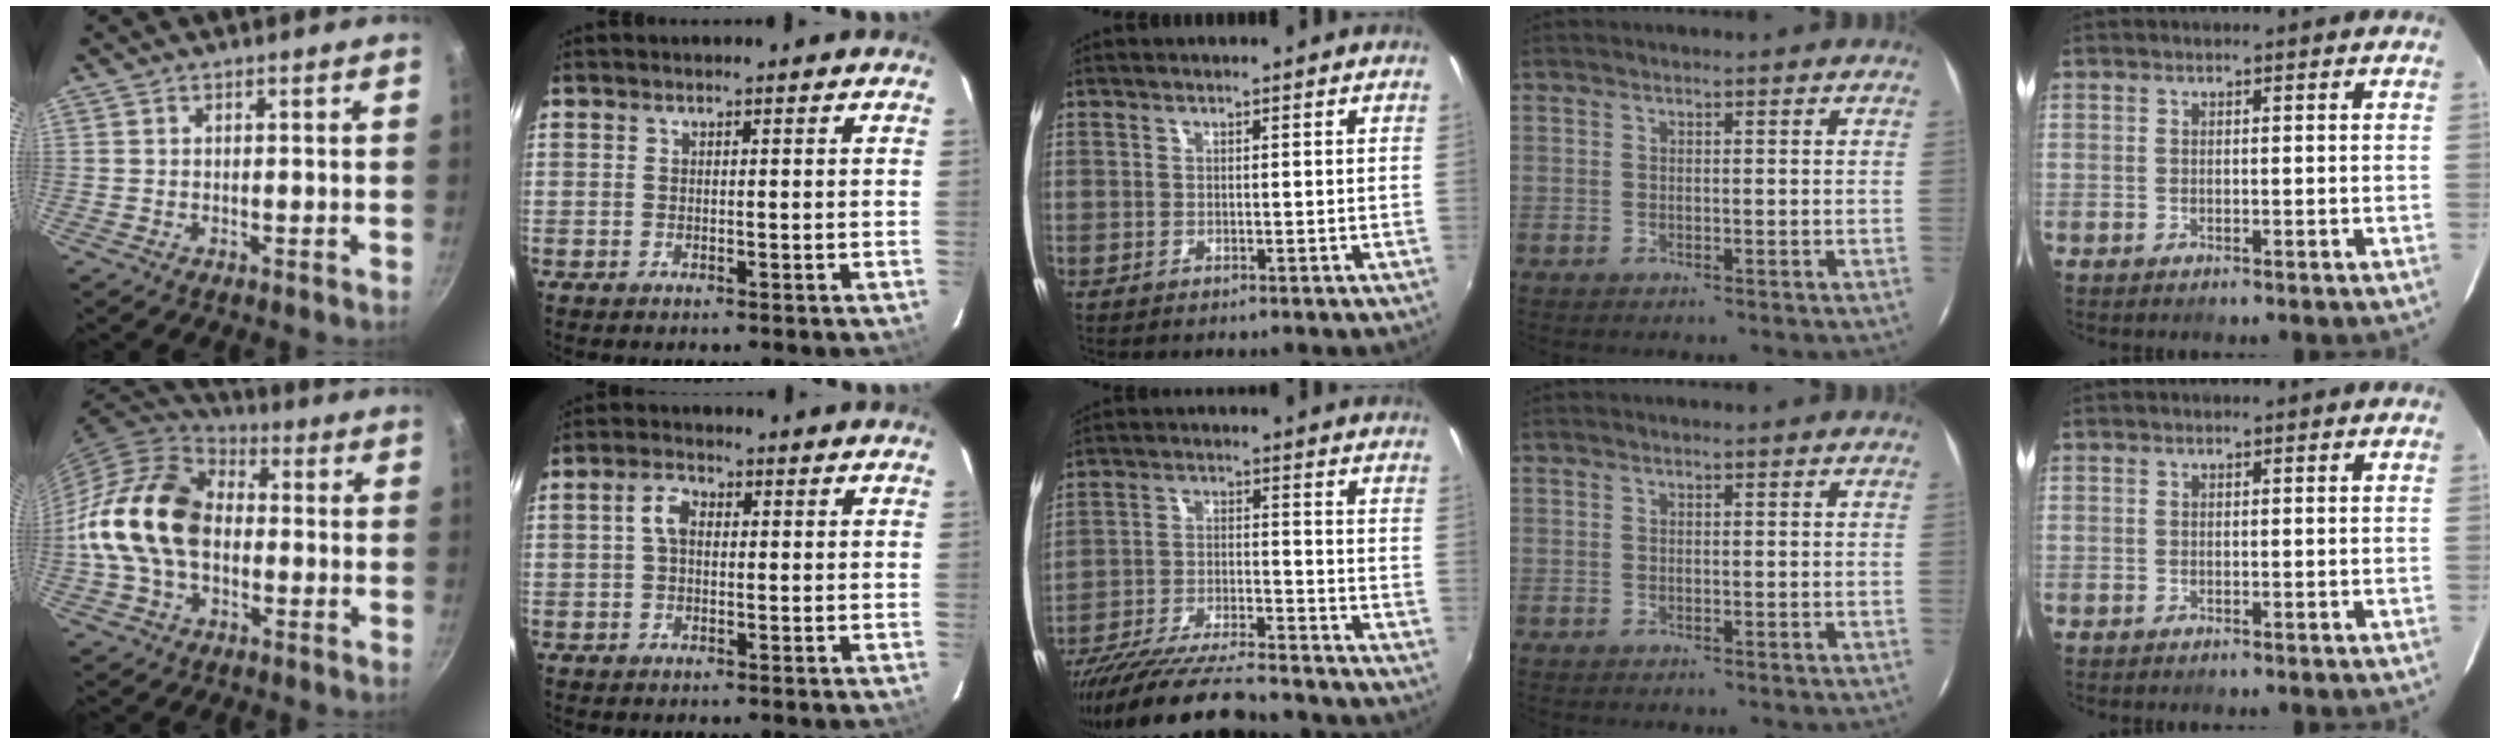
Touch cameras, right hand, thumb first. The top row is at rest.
{"thumb": {"total": 18.1, "force": [-1.1, 12.7, 12.9], "torque": [-0.220, 0.035, -0.036]}, "index": {"total": 3.3, "force": [0.2, 2.2, 2.5], "torque": [-0.050, 0.012, 0.003]}, "middle": {"total": 17.1, "force": [-15.0, 2.6, 7.8], "torque": [-0.157, -0.034, -0.247]}}